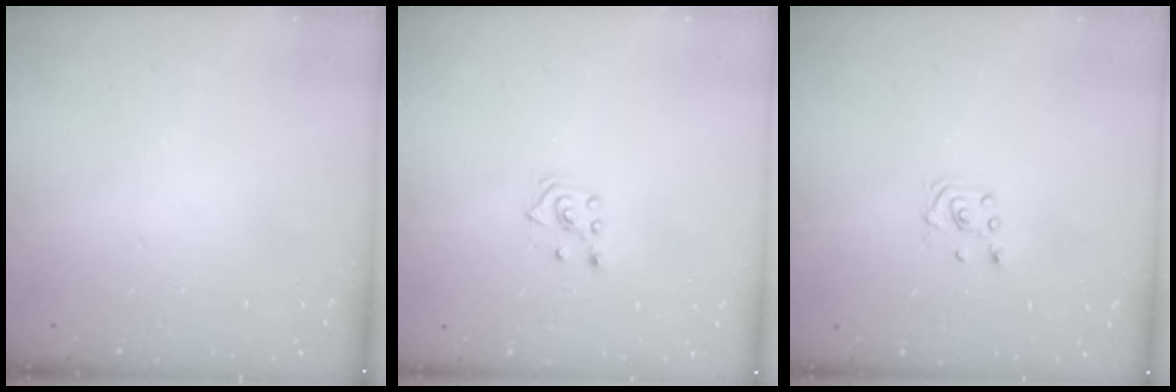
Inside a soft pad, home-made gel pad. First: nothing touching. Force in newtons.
{"total": 3.6, "press": 3.5, "slide": 0.7}
{"total": 3.1, "press": 3.1, "slide": 0.3}